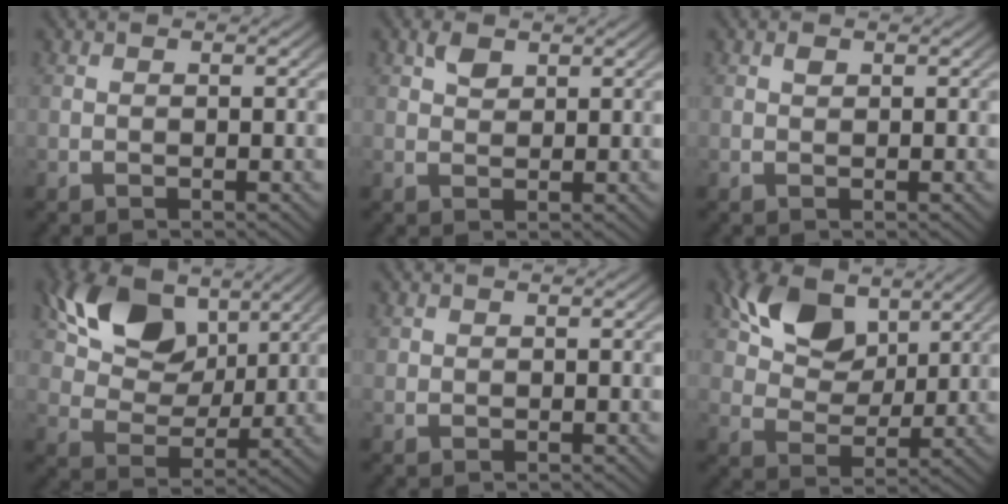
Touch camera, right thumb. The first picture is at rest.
{"total": 1.7, "force": [1.3, 0.7, 0.8], "torque": [-0.013, -0.002, 0.030]}
{"total": 0.6, "force": [0.5, 0.3, 0.2], "torque": [-0.005, -0.002, 0.012]}
{"total": 9.3, "force": [3.9, 5.7, 6.3], "torque": [-0.128, -0.016, 0.074]}
{"total": 0.7, "force": [0.3, 0.6, 0.1], "torque": [-0.006, -0.006, 0.008]}
{"total": 7.4, "force": [3.8, 4.3, 4.7], "torque": [-0.098, -0.012, 0.072]}